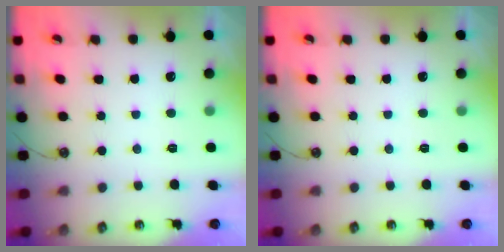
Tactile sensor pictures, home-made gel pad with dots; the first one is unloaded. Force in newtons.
{"total": 0.0}